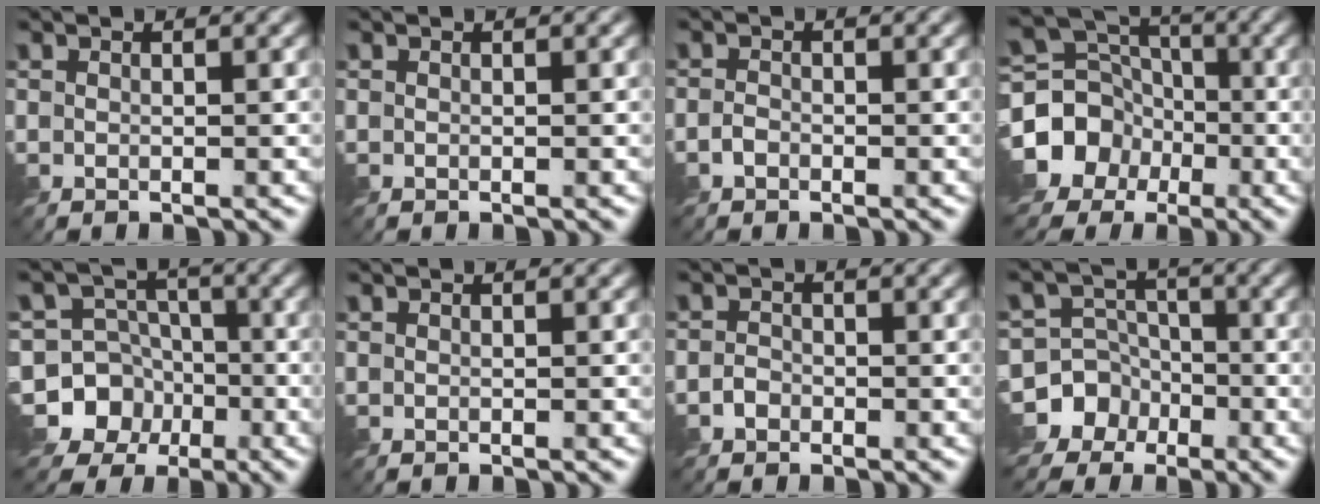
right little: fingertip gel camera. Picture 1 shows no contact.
{"total": 0.0}
{"total": 0.9, "force": [-0.5, 0.5, 0.4], "torque": [-0.008, 0.001, -0.014]}
{"total": 9.2, "force": [-4.0, 7.7, 3.0], "torque": [-0.067, -0.006, -0.094]}
{"total": 11.7, "force": [-5.5, 10.1, 2.0], "torque": [-0.051, -0.016, -0.106]}
{"total": 0.0}
{"total": 1.1, "force": [-0.7, 0.9, 0.3], "torque": [-0.003, 0.003, -0.015]}
{"total": 10.3, "force": [-5.7, 8.5, 1.3], "torque": [-0.027, -0.014, -0.110]}